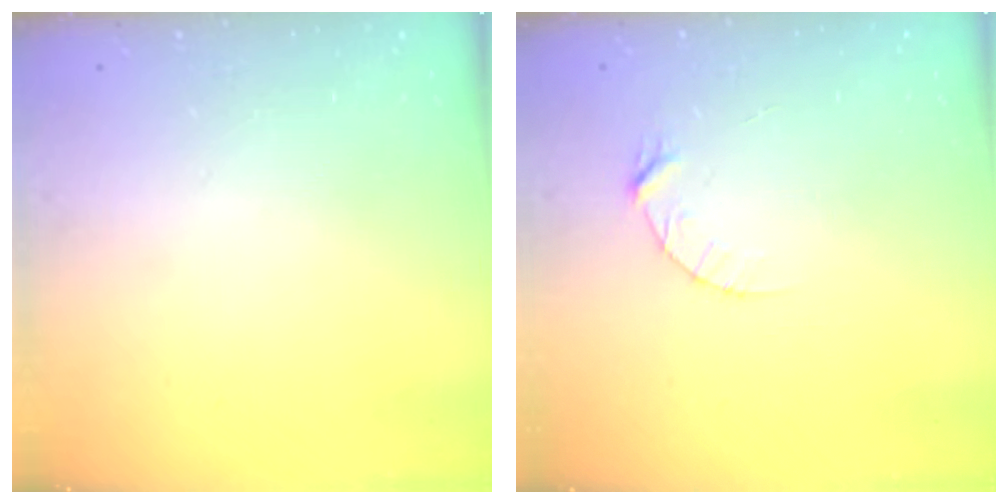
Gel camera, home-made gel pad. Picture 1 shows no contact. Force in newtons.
{"total": 4.4, "press": 4.4, "slide": 0.4}